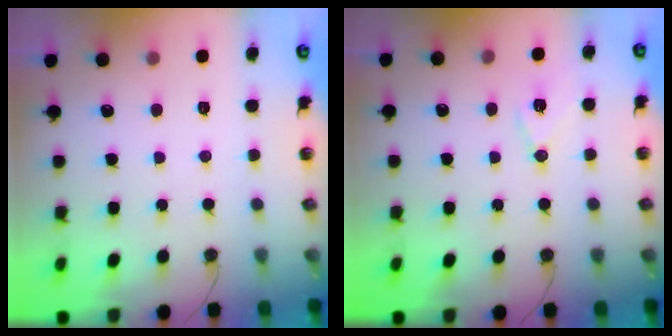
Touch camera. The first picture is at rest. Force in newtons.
{"total": 9.2, "press": 8.4, "slide": 3.7}